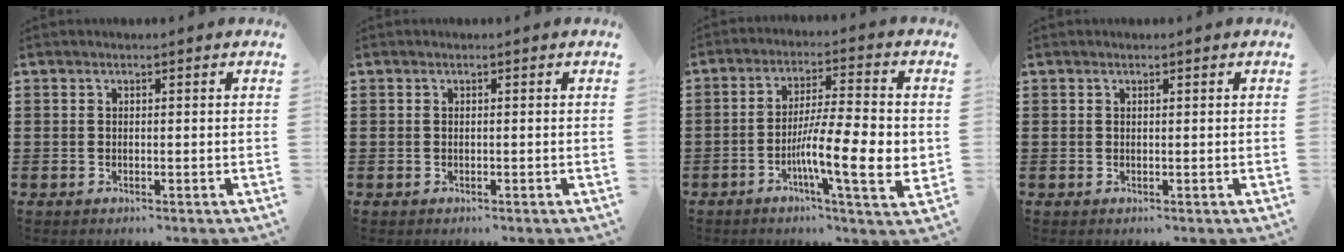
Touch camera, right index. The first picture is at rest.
{"total": 0.0}
{"total": 12.0, "force": [-2.3, 2.1, 11.6], "torque": [-0.192, -0.013, -0.043]}
{"total": 0.0}